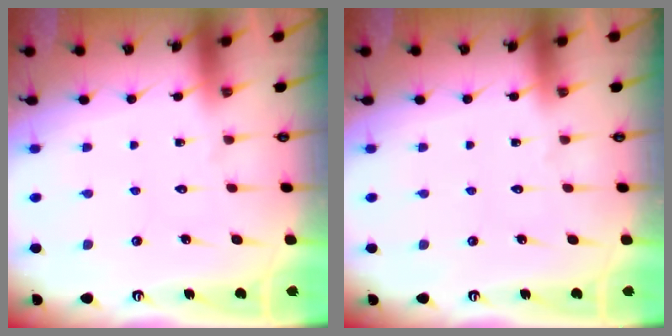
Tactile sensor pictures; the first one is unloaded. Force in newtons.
{"total": 0.0}